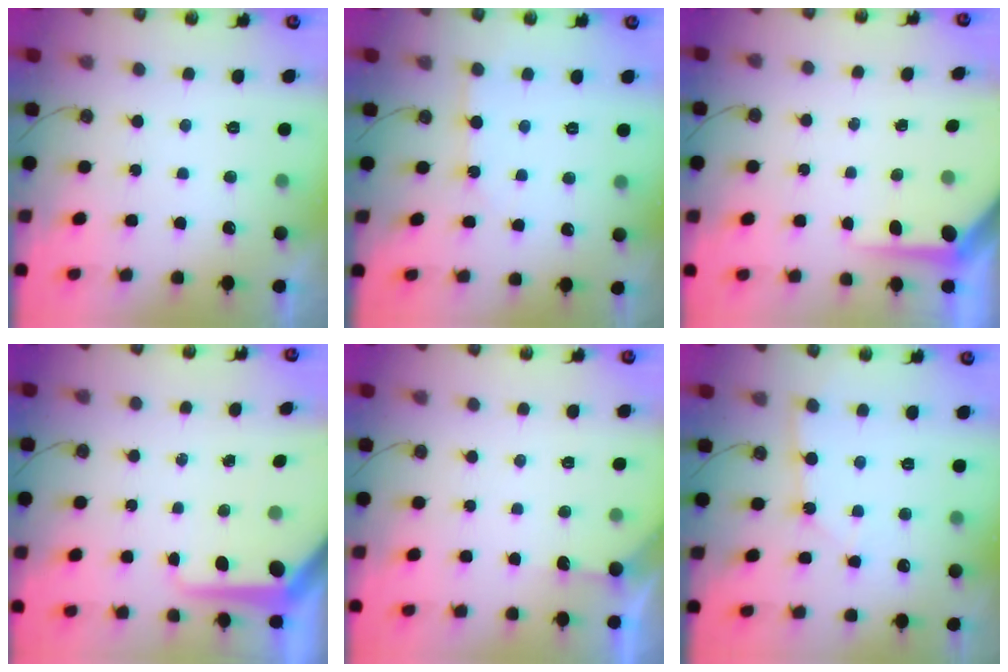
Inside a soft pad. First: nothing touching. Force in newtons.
{"total": 3.5, "press": 3.5, "slide": 0.2}
{"total": 5.3, "press": 5.2, "slide": 0.1}
{"total": 7.9, "press": 7.8, "slide": 0.9}
{"total": 3.3, "press": 3.3, "slide": 0.4}
{"total": 2.7, "press": 2.7, "slide": 0.3}